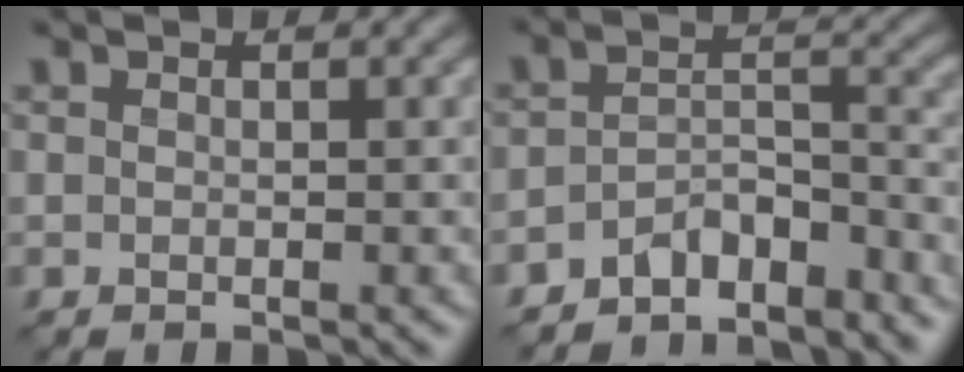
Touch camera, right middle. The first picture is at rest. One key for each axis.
{"total": 6.0, "fx": -5.3, "fy": 2.0, "fz": 2.0, "tx": -0.030, "ty": -0.003, "tz": -0.090}